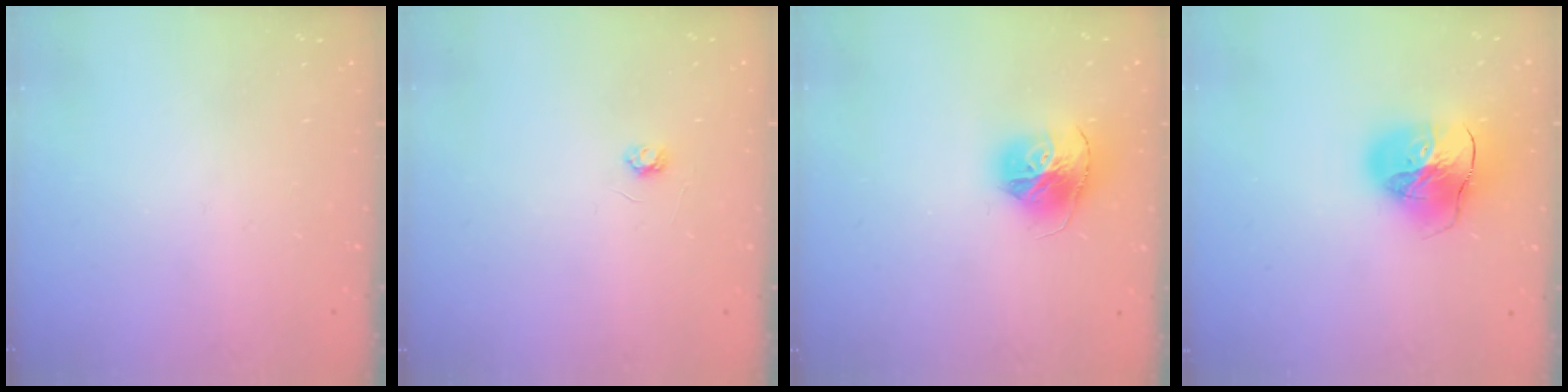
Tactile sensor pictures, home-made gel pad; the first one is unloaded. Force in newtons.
{"total": 2.6, "press": 2.6, "slide": 0.3}
{"total": 15.6, "press": 15.5, "slide": 1.6}
{"total": 19.2, "press": 19.0, "slide": 2.1}